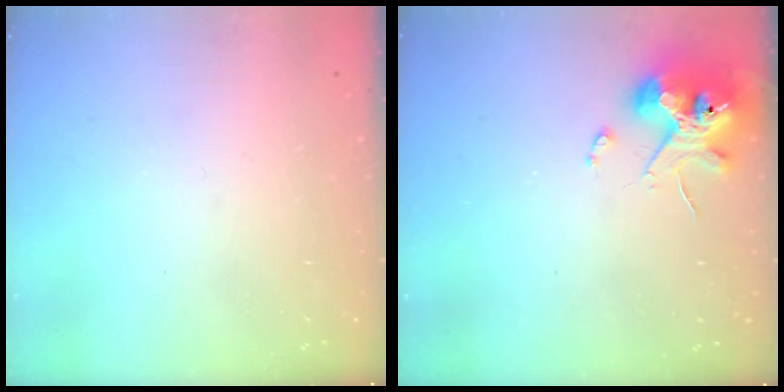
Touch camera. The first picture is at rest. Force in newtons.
{"total": 12.1, "press": 12.0, "slide": 1.7}